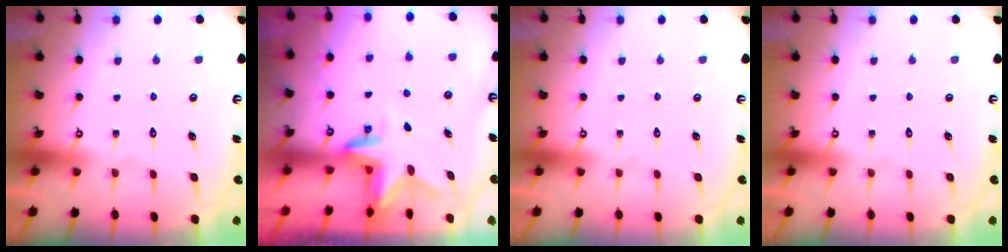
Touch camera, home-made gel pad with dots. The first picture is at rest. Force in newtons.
{"total": 2.9, "press": 2.9, "slide": 0.2}
{"total": 0.0}
{"total": 0.0}